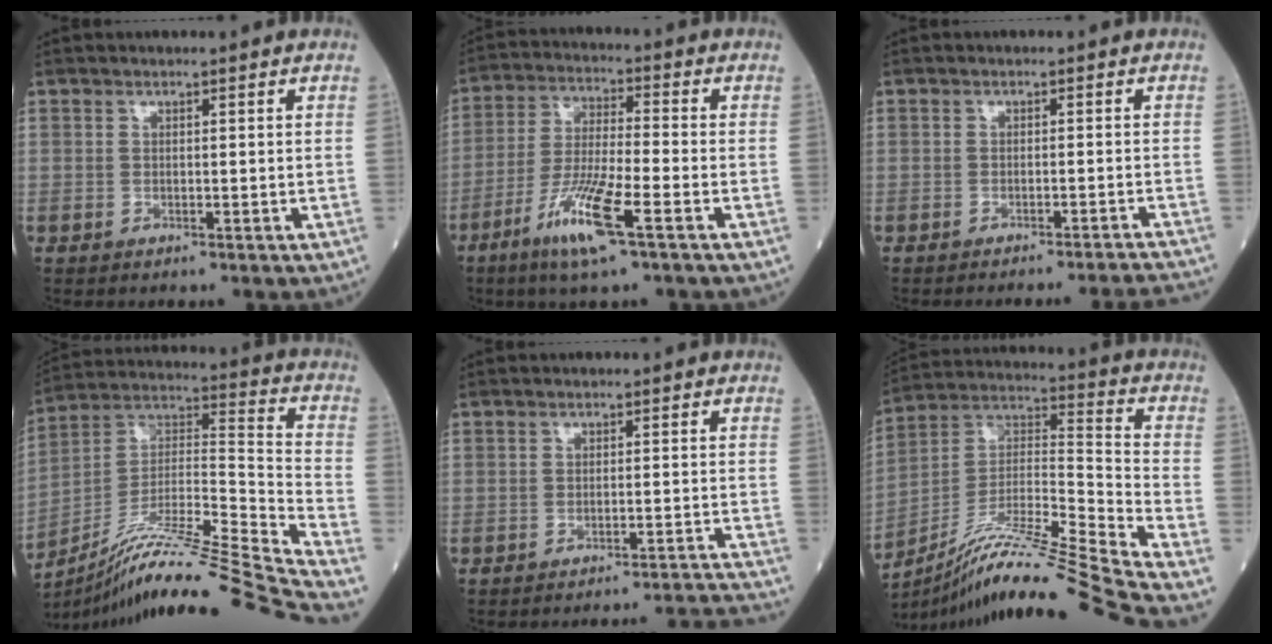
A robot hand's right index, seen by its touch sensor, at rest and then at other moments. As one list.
[{"total": 10.5, "force": [-5.5, 0.5, 8.9], "torque": [-0.178, -0.019, -0.108]}, {"total": 8.5, "force": [-8.1, -2.2, 1.3], "torque": [0.006, -0.017, -0.096]}, {"total": 28.0, "force": [-23.9, -2.2, 14.4], "torque": [-0.203, -0.026, -0.387]}, {"total": 12.1, "force": [-11.7, -2.6, 0.9], "torque": [0.014, -0.011, -0.142]}, {"total": 23.3, "force": [-19.8, -2.8, 12.1], "torque": [-0.208, -0.015, -0.344]}]